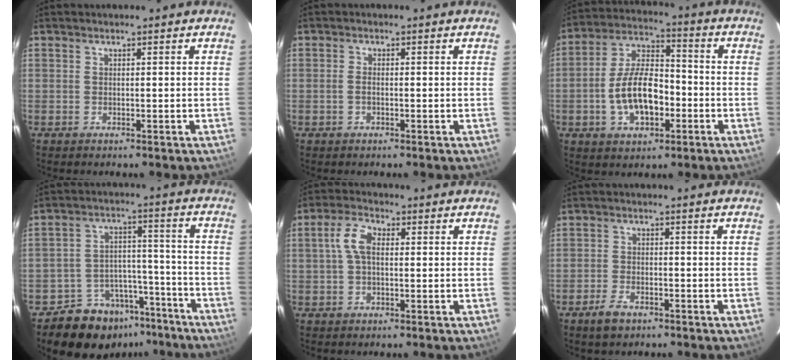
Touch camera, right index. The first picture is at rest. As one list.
[{"total": 1.3, "force": [-0.4, 0.7, 1.0], "torque": [-0.023, 0.002, -0.009]}, {"total": 12.9, "force": [-3.7, 6.5, 10.5], "torque": [-0.209, 0.018, -0.060]}, {"total": 12.9, "force": [-9.9, 7.8, 2.6], "torque": [-0.050, 0.053, -0.131]}, {"total": 5.0, "force": [0.5, 2.7, 4.2], "torque": [-0.089, 0.016, 0.010]}, {"total": 4.0, "force": [-2.7, 1.9, 2.1], "torque": [-0.057, -0.004, -0.052]}]